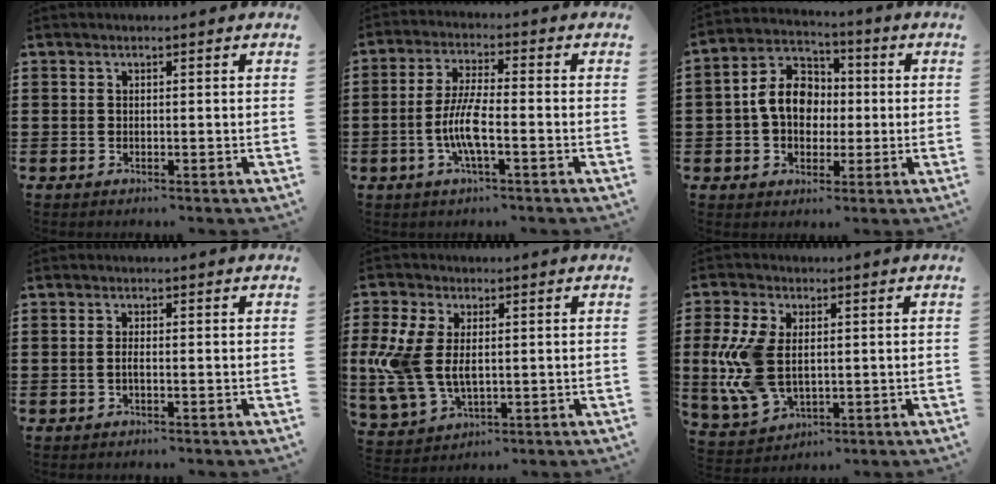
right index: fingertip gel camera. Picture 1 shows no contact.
{"total": 6.4, "force": [-2.0, 1.4, 6.0], "torque": [-0.135, -0.010, -0.045]}
{"total": 8.9, "force": [-0.3, 6.9, 5.6], "torque": [-0.131, 0.015, -0.012]}
{"total": 0.9, "force": [-0.5, 0.0, 0.8], "torque": [-0.015, -0.002, -0.008]}
{"total": 8.5, "force": [0.5, 5.4, 6.5], "torque": [-0.176, -0.001, 0.004]}
{"total": 9.8, "force": [0.5, 6.1, 7.6], "torque": [-0.192, 0.000, 0.008]}